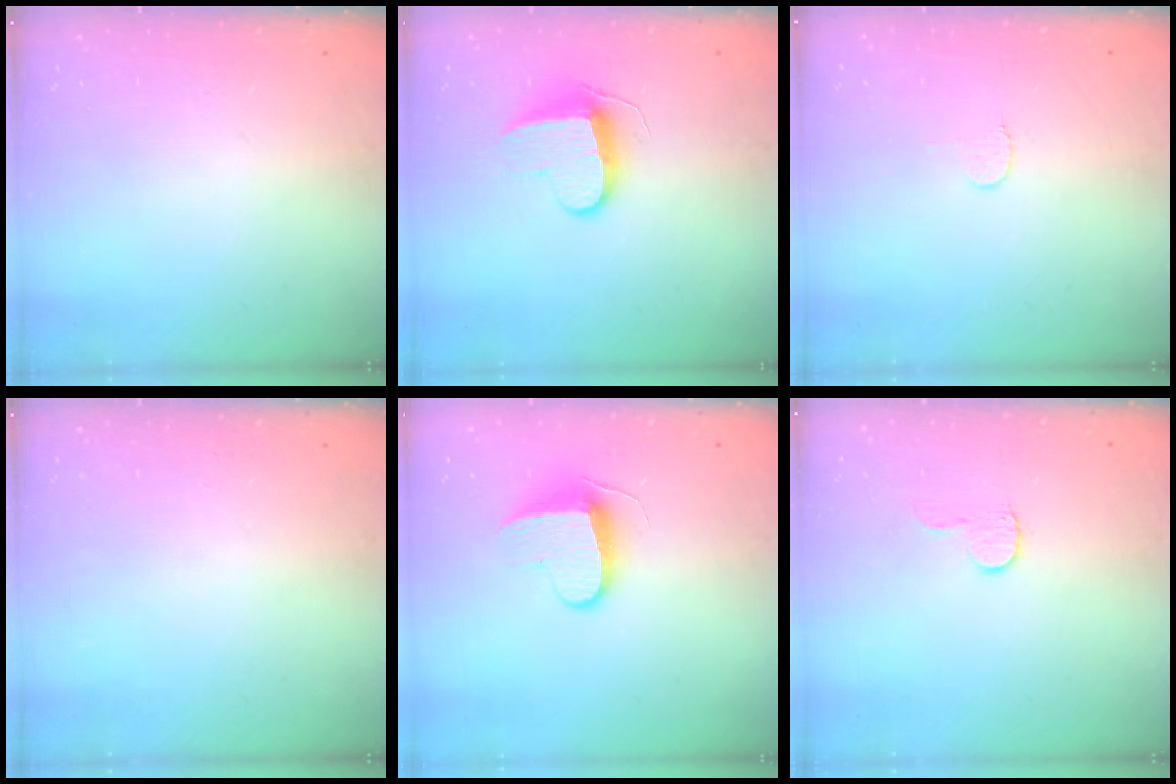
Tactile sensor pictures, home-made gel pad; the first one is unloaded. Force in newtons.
{"total": 9.4, "press": 9.4, "slide": 0.5}
{"total": 3.5, "press": 3.5, "slide": 0.4}
{"total": 0.0}
{"total": 9.2, "press": 9.2, "slide": 0.7}
{"total": 4.6, "press": 4.6, "slide": 0.4}